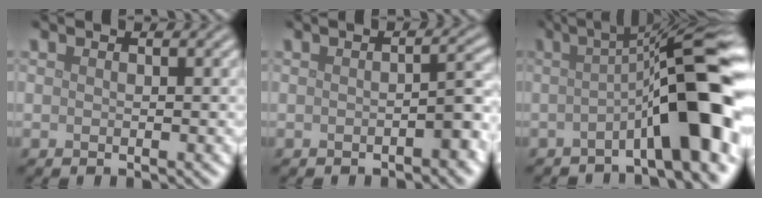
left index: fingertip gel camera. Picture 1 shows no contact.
{"total": 2.2, "force": [-1.0, 0.6, 1.8], "torque": [-0.027, 0.004, -0.015]}
{"total": 9.6, "force": [-2.1, 2.0, 9.2], "torque": [-0.106, 0.016, -0.048]}